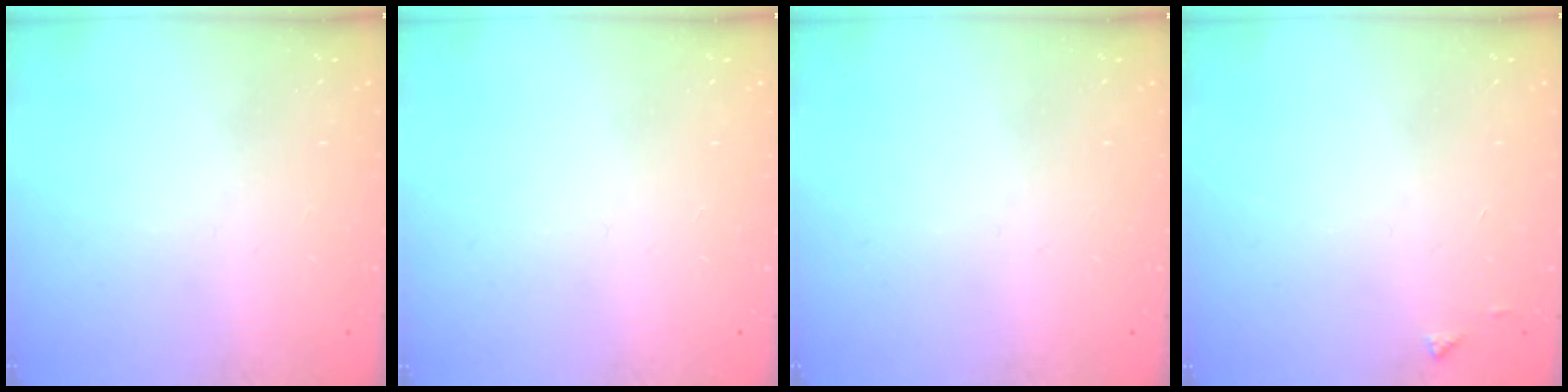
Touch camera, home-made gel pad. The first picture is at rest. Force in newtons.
{"total": 0.0}
{"total": 0.0}
{"total": 3.6, "press": 3.6, "slide": 0.5}